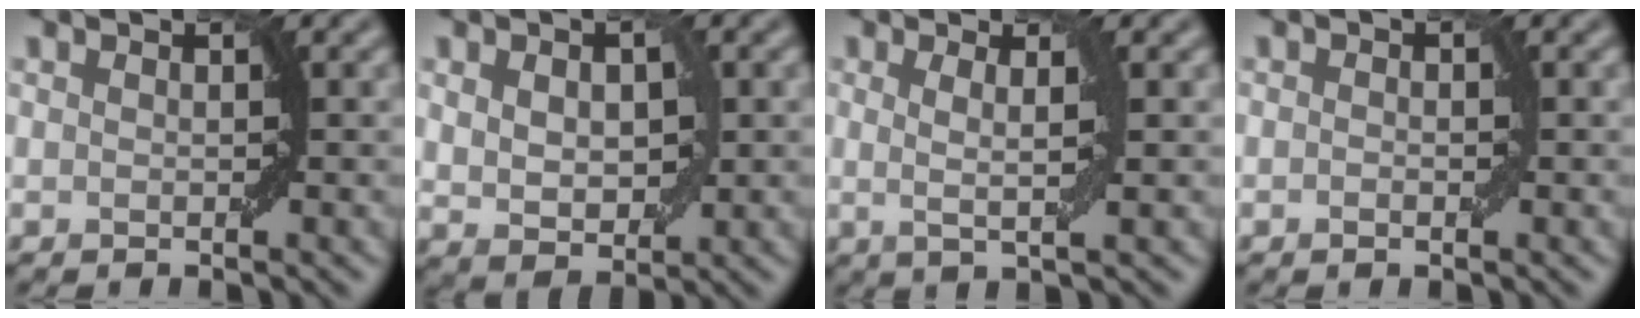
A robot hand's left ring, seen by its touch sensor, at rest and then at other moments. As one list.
[{"total": 3.9, "force": [0.5, 2.4, 3.0], "torque": [-0.058, -0.002, 0.016]}, {"total": 2.5, "force": [0.4, 0.4, 2.4], "torque": [-0.042, -0.003, 0.007]}, {"total": 0.8, "force": [-0.2, 0.4, 0.6], "torque": [-0.009, 0.004, -0.003]}]